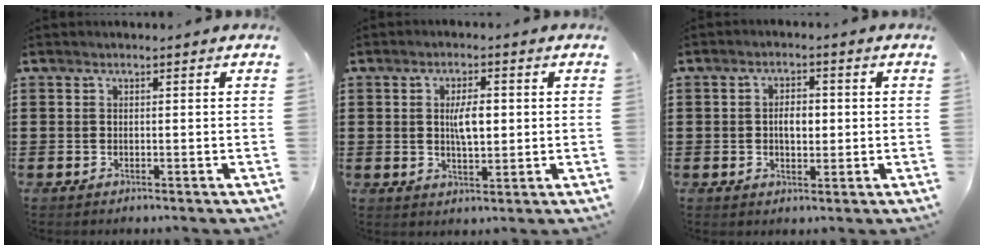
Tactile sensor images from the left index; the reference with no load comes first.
{"total": 4.8, "force": [0.5, 1.8, 4.4], "torque": [-0.078, 0.004, 0.004]}
{"total": 3.7, "force": [-0.1, 2.0, 3.2], "torque": [-0.055, 0.003, -0.007]}